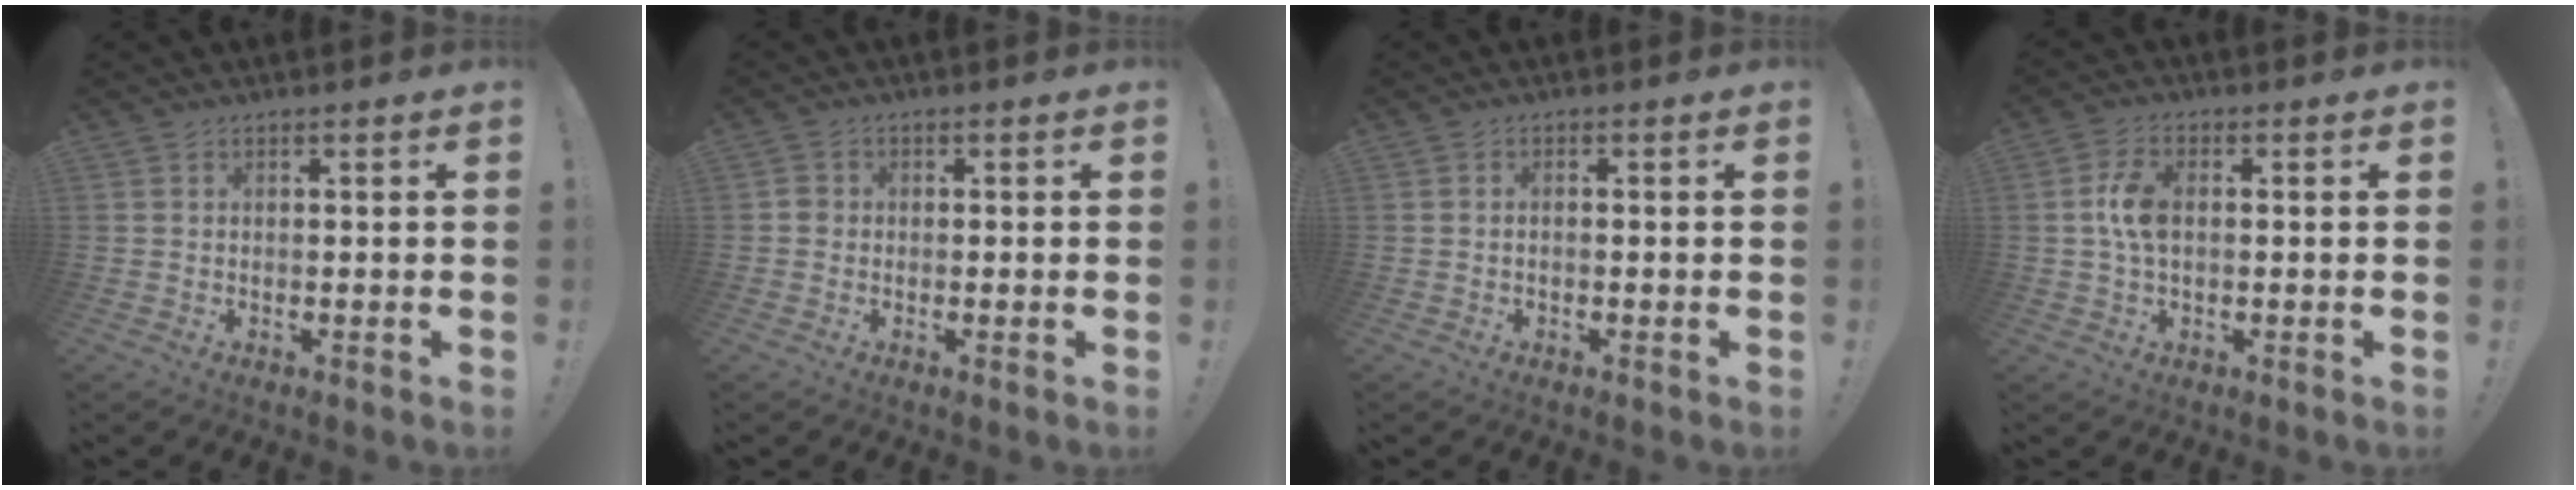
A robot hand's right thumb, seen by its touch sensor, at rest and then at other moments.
{"total": 1.8, "force": [-0.7, 1.4, 0.9], "torque": [-0.019, 0.010, -0.010]}
{"total": 1.0, "force": [-0.5, 0.2, 0.8], "torque": [-0.021, 0.005, -0.008]}
{"total": 6.7, "force": [0.5, 3.7, 5.5], "torque": [-0.112, 0.008, 0.008]}